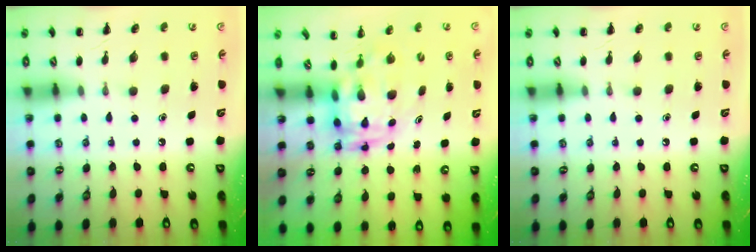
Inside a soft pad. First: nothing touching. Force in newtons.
{"total": 3.1, "press": 3.1, "slide": 0.7}
{"total": 0.0}